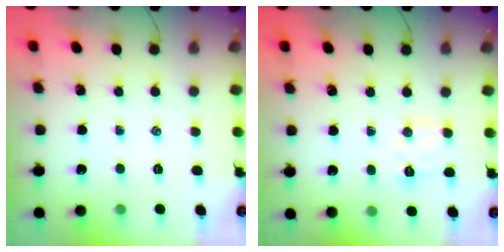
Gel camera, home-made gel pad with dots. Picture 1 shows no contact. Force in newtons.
{"total": 6.9, "press": 6.9, "slide": 1.0}